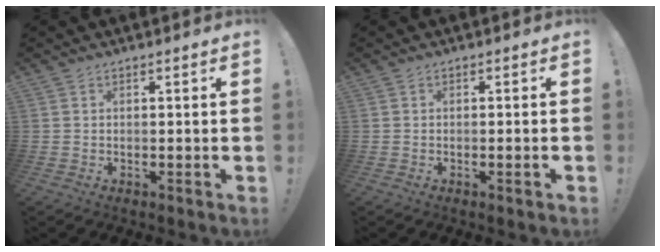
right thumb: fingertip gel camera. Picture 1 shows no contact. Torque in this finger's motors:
{"motor_torque": [0.12, 0.06, -0.25, -0.10, 0.02]}